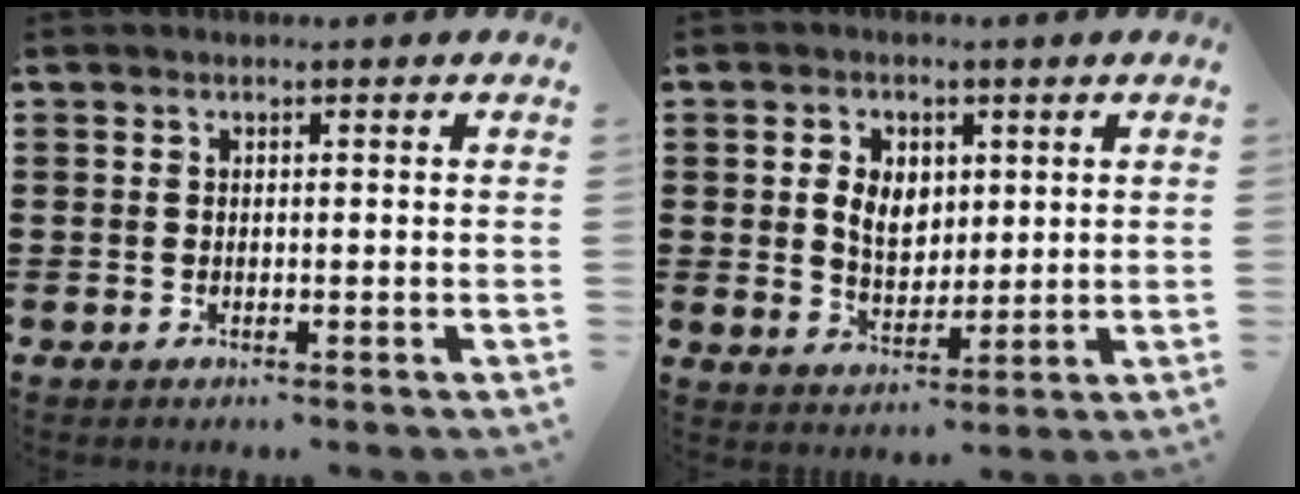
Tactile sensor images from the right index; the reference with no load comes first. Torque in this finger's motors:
{"motor_torque": [0.21, 0.17, 0.25, 0.08]}